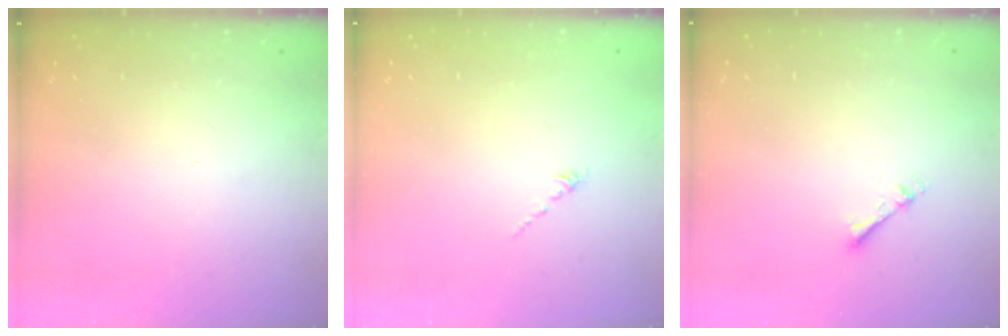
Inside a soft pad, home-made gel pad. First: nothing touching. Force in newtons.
{"total": 0.0}
{"total": 3.3, "press": 3.2, "slide": 0.4}